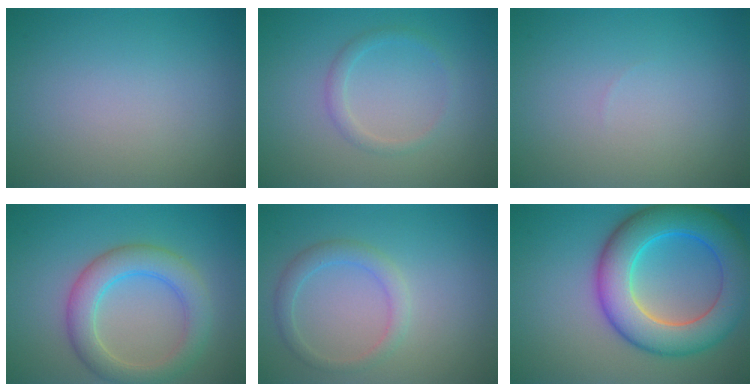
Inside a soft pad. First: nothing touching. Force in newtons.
{"total": 1.4, "press": 1.4, "slide": 0.0}
{"total": 0.0}
{"total": 4.9, "press": 4.9, "slide": 0.2}
{"total": 2.2, "press": 2.2, "slide": 0.1}
{"total": 9.5, "press": 9.5, "slide": 0.4}